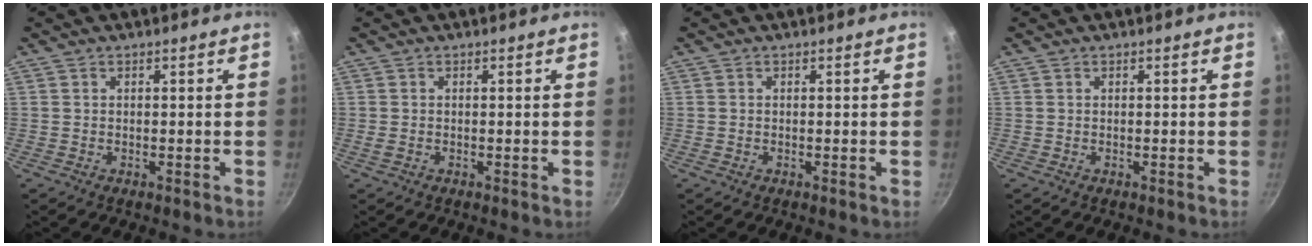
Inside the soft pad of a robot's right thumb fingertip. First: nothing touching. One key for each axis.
{"total": 1.0, "fx": -0.2, "fy": 0.5, "fz": 0.8, "tx": -0.014, "ty": 0.000, "tz": -0.006}
{"total": 0.0}
{"total": 0.0}